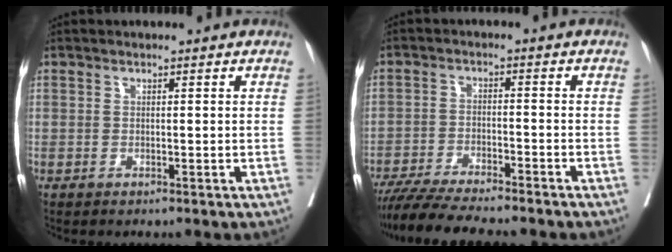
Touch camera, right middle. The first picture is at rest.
{"total": 11.5, "force": [-10.1, 0.7, 5.5], "torque": [-0.085, -0.023, -0.159]}